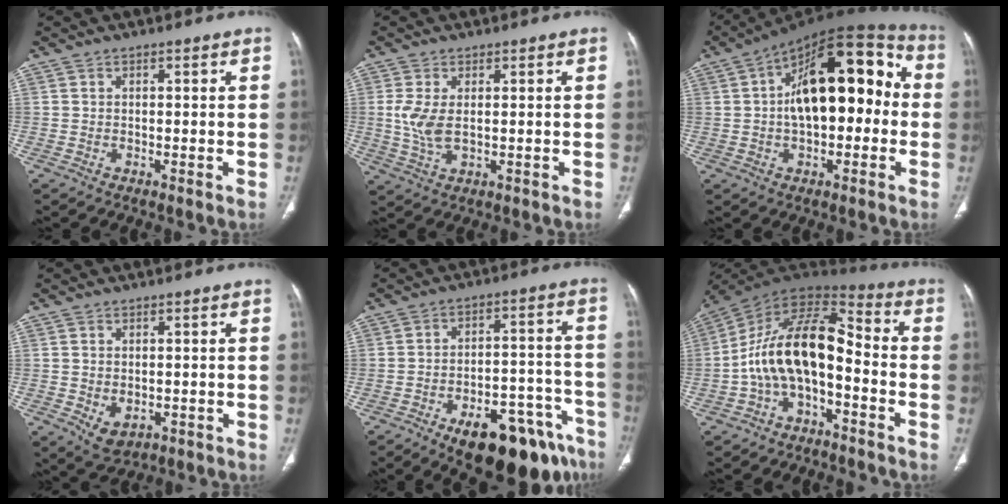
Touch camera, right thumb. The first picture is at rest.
{"total": 5.3, "force": [0.4, 2.5, 4.7], "torque": [-0.113, -0.008, 0.014]}
{"total": 21.7, "force": [1.2, 11.1, 18.6], "torque": [-0.259, 0.048, 0.008]}
{"total": 4.0, "force": [-0.9, 2.9, 2.7], "torque": [-0.038, -0.005, 0.004]}
{"total": 20.0, "force": [-12.6, 8.1, 13.3], "torque": [-0.108, 0.084, -0.173]}
{"total": 15.1, "force": [-3.8, 7.8, 12.4], "torque": [-0.209, 0.085, -0.075]}